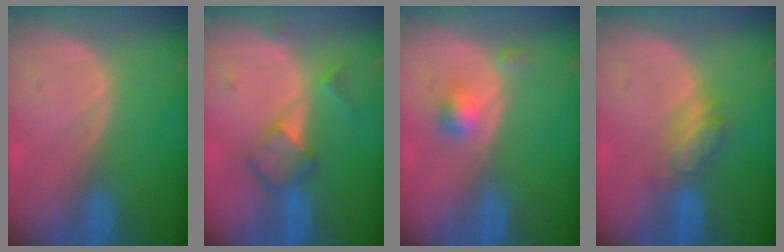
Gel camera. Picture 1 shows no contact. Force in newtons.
{"total": 5.0, "press": 5.0, "slide": 0.3}
{"total": 2.6, "press": 2.4, "slide": 1.1}
{"total": 4.6, "press": 4.4, "slide": 1.4}